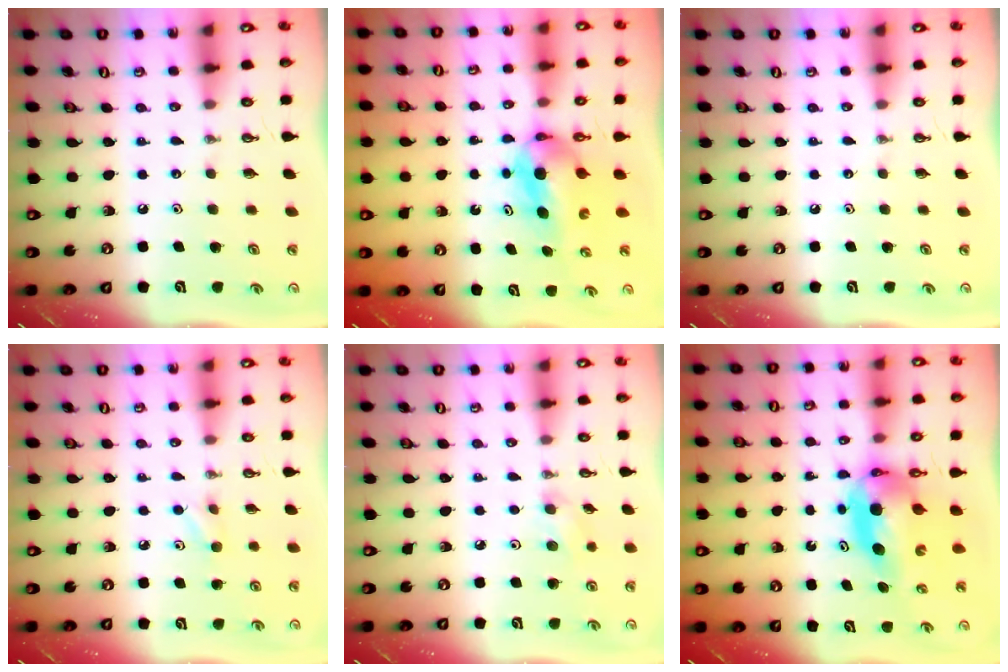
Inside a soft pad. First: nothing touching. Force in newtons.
{"total": 5.8, "press": 4.9, "slide": 3.1}
{"total": 0.0}
{"total": 4.5, "press": 4.5, "slide": 0.8}
{"total": 5.4, "press": 4.9, "slide": 2.1}
{"total": 7.2, "press": 6.7, "slide": 2.7}